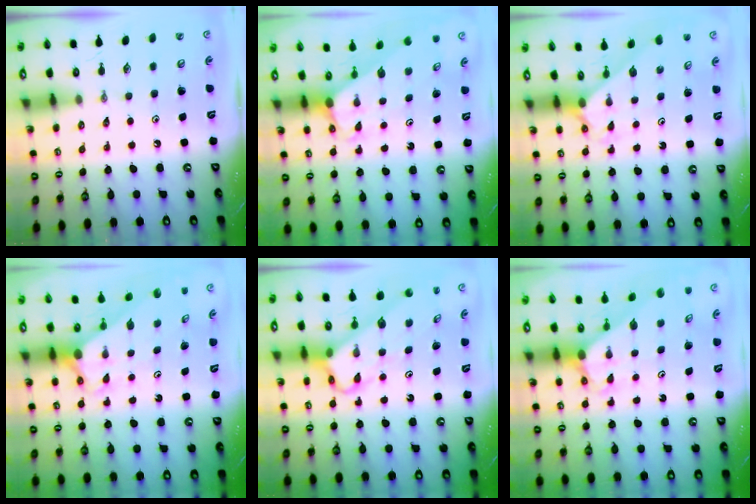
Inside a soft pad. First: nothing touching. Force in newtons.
{"total": 2.9, "press": 2.9, "slide": 0.2}
{"total": 2.1, "press": 2.1, "slide": 0.2}
{"total": 2.7, "press": 2.7, "slide": 0.0}
{"total": 4.2, "press": 4.2, "slide": 0.3}
{"total": 2.7, "press": 2.7, "slide": 0.2}